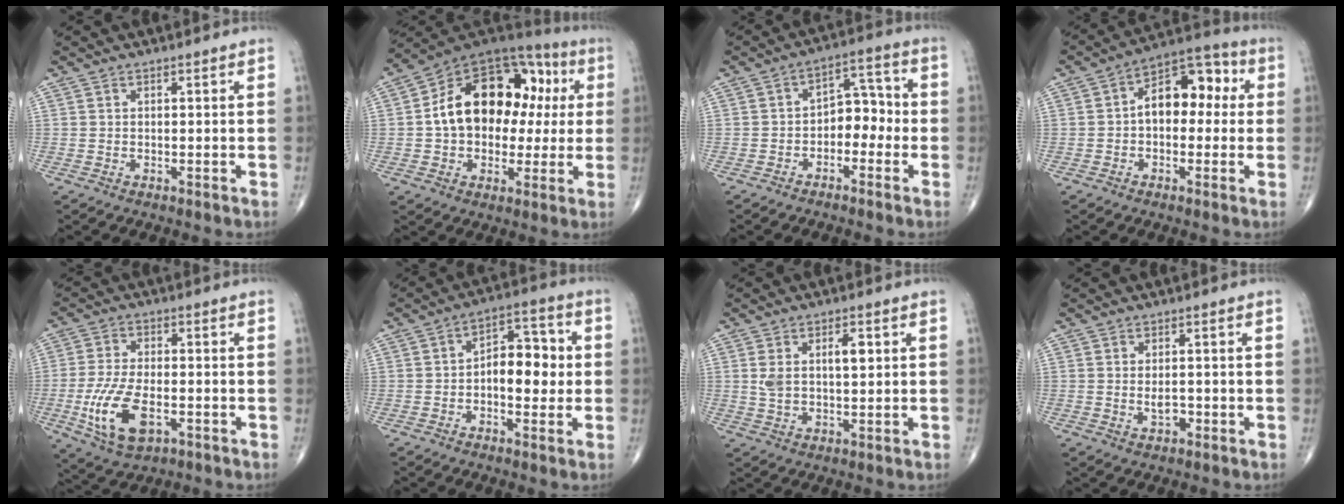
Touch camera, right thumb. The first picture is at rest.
{"total": 21.7, "force": [2.1, 14.8, 15.8], "torque": [-0.209, 0.044, 0.030]}
{"total": 7.0, "force": [-2.0, 4.7, 4.8], "torque": [-0.036, 0.042, -0.045]}
{"total": 11.5, "force": [0.8, 7.2, 8.9], "torque": [-0.099, 0.040, 0.000]}
{"total": 11.6, "force": [-3.6, 5.7, 9.4], "torque": [-0.194, 0.001, -0.059]}
{"total": 9.5, "force": [-0.4, 5.5, 7.8], "torque": [-0.080, 0.027, -0.013]}
{"total": 6.0, "force": [1.5, 2.8, 5.0], "torque": [-0.088, 0.002, 0.030]}
{"total": 2.2, "force": [-0.4, 1.2, 1.8], "torque": [-0.026, 0.000, -0.005]}